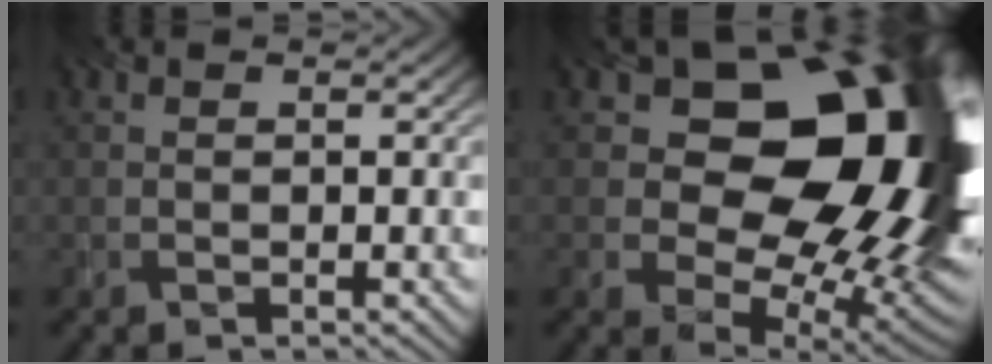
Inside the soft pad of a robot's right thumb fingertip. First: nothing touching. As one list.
[{"total": 21.4, "force": [4.9, 13.8, 15.6], "torque": [-0.186, 0.024, 0.080]}]